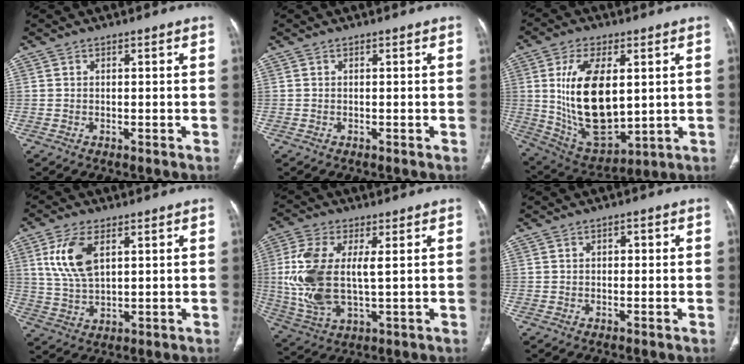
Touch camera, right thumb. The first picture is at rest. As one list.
[{"total": 0.0}, {"total": 19.2, "force": [2.4, 10.1, 16.1], "torque": [-0.283, -0.019, 0.065]}, {"total": 9.5, "force": [3.5, 4.8, 7.4], "torque": [-0.152, -0.009, 0.074]}, {"total": 14.3, "force": [1.6, 6.8, 12.5], "torque": [-0.280, -0.008, 0.038]}, {"total": 1.5, "force": [0.2, 1.1, 1.0], "torque": [-0.007, 0.003, 0.001]}]